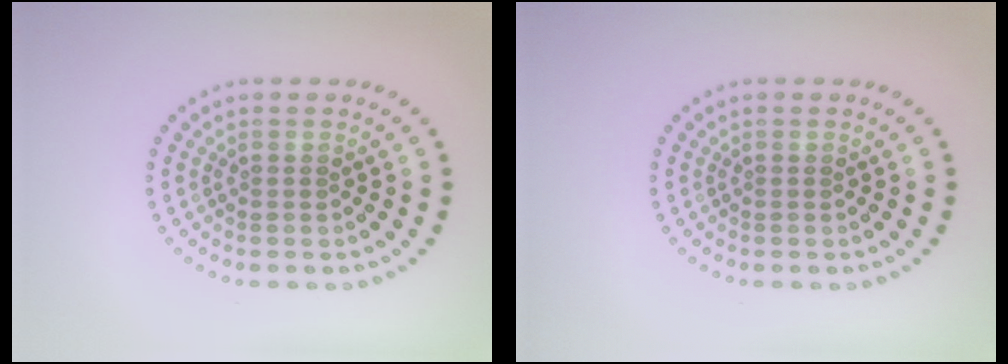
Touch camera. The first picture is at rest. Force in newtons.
{"total": 0.0}